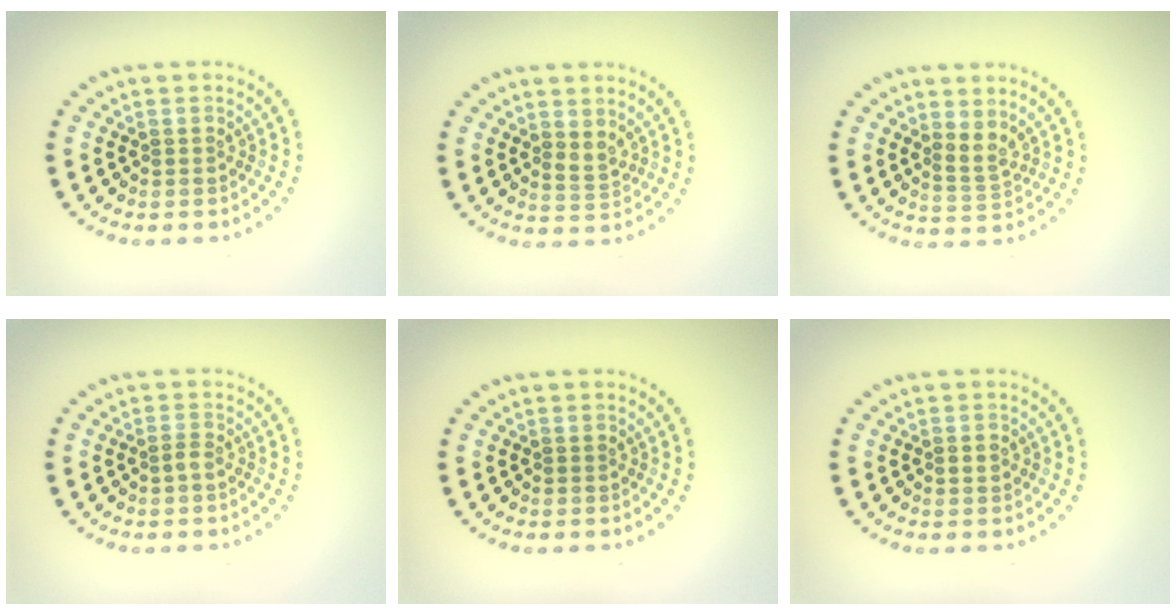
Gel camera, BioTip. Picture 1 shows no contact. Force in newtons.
{"total": 1.3, "press": 1.1, "slide": 0.7}
{"total": 1.7, "press": 1.2, "slide": 1.2}
{"total": 0.9, "press": 0.6, "slide": 0.6}
{"total": 0.0}
{"total": 0.9, "press": 0.9, "slide": 0.1}